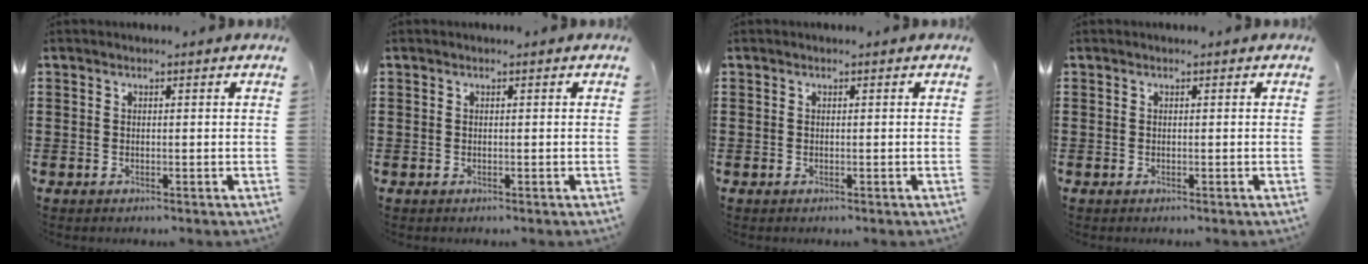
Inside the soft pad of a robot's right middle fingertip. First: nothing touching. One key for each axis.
{"total": 0.0}
{"total": 0.0}
{"total": 0.0}